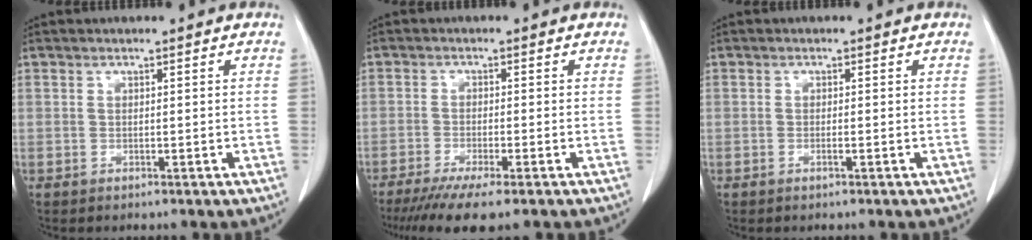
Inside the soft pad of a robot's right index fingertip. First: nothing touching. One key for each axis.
{"total": 8.0, "fx": -5.9, "fy": 0.4, "fz": 5.4, "tx": -0.082, "ty": -0.018, "tz": -0.094}
{"total": 0.7, "fx": -0.3, "fy": -0.1, "fz": 0.6, "tx": -0.011, "ty": 0.000, "tz": -0.005}